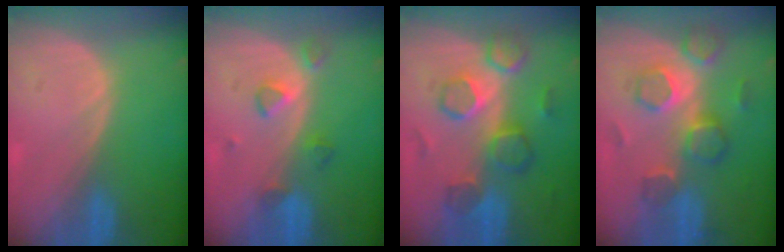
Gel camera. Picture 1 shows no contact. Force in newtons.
{"total": 3.8, "press": 3.7, "slide": 0.8}
{"total": 8.7, "press": 8.4, "slide": 2.2}
{"total": 8.9, "press": 7.8, "slide": 4.3}